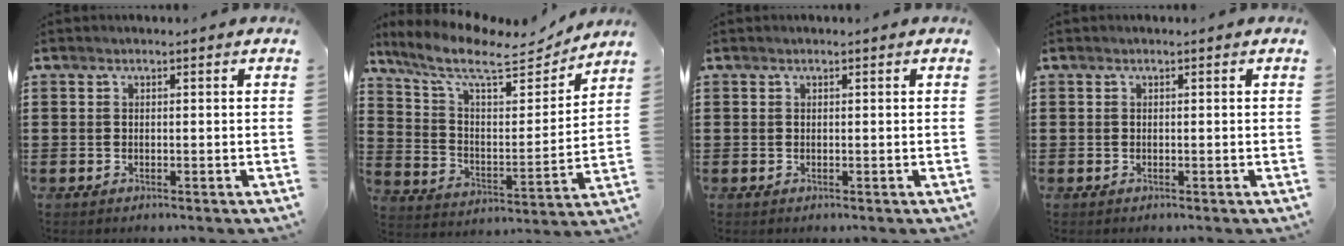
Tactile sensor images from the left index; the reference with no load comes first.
{"total": 10.5, "force": [8.5, 2.1, 5.7], "torque": [-0.145, -0.046, 0.145]}
{"total": 0.0}
{"total": 0.0}